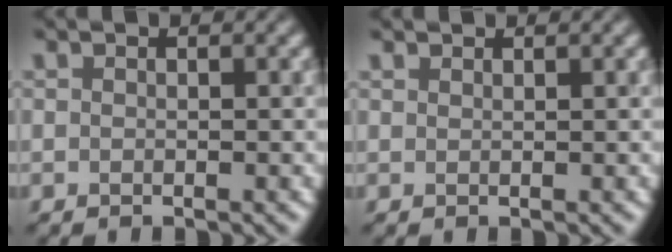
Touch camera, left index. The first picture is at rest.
{"total": 0.6, "force": [0.6, 0.1, -0.1], "torque": [0.002, 0.003, 0.009]}